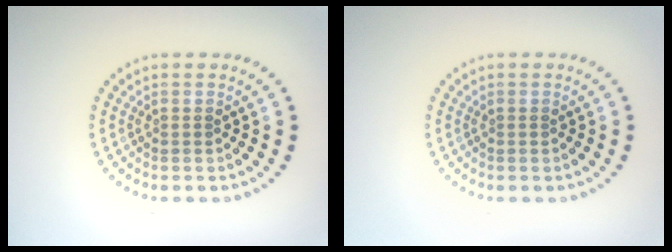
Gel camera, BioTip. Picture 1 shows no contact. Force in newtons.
{"total": 0.0}